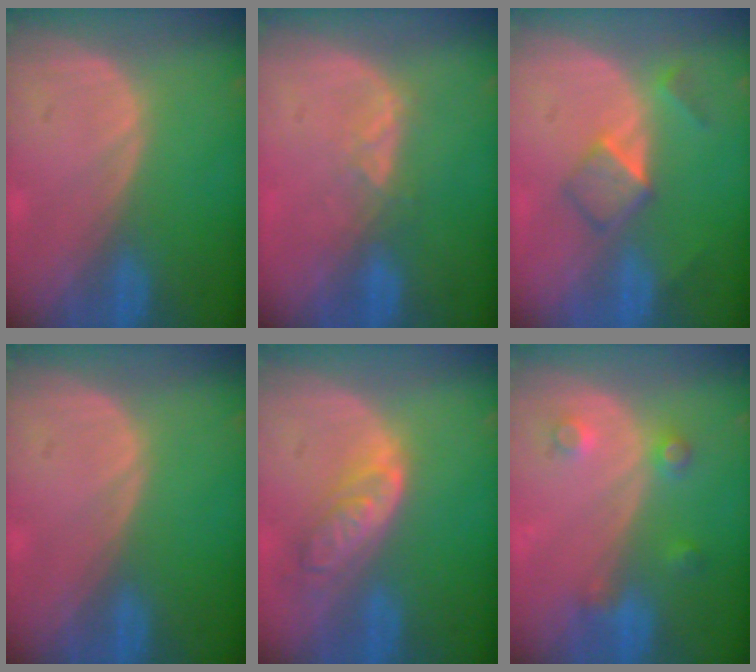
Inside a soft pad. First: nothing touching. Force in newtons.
{"total": 2.6, "press": 2.5, "slide": 0.8}
{"total": 5.2, "press": 4.4, "slide": 2.7}
{"total": 0.0}
{"total": 6.2, "press": 5.5, "slide": 2.8}
{"total": 3.6, "press": 3.3, "slide": 1.4}